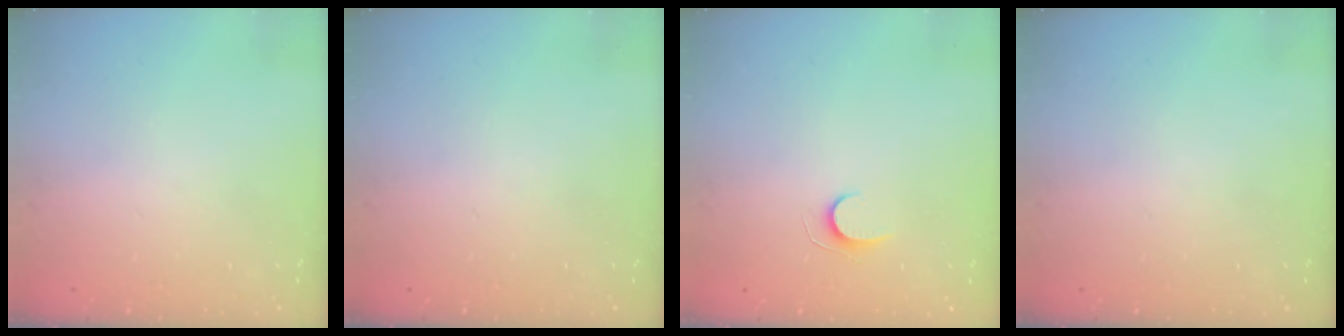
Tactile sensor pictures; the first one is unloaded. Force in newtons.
{"total": 0.0}
{"total": 5.4, "press": 5.4, "slide": 0.5}
{"total": 0.0}